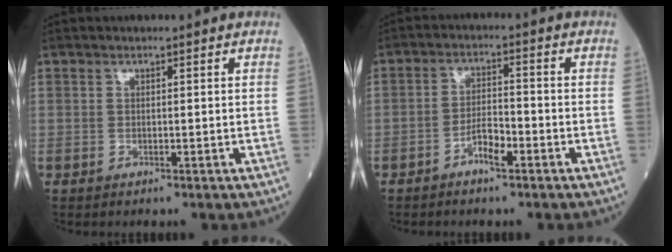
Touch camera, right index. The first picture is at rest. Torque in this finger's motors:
{"motor_torque": [0.09, -0.11, 0.08, 0.07]}